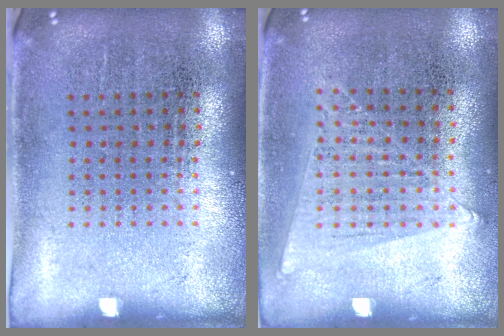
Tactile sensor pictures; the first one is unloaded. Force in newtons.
{"total": 1.0, "press": 0.9, "slide": 0.4}